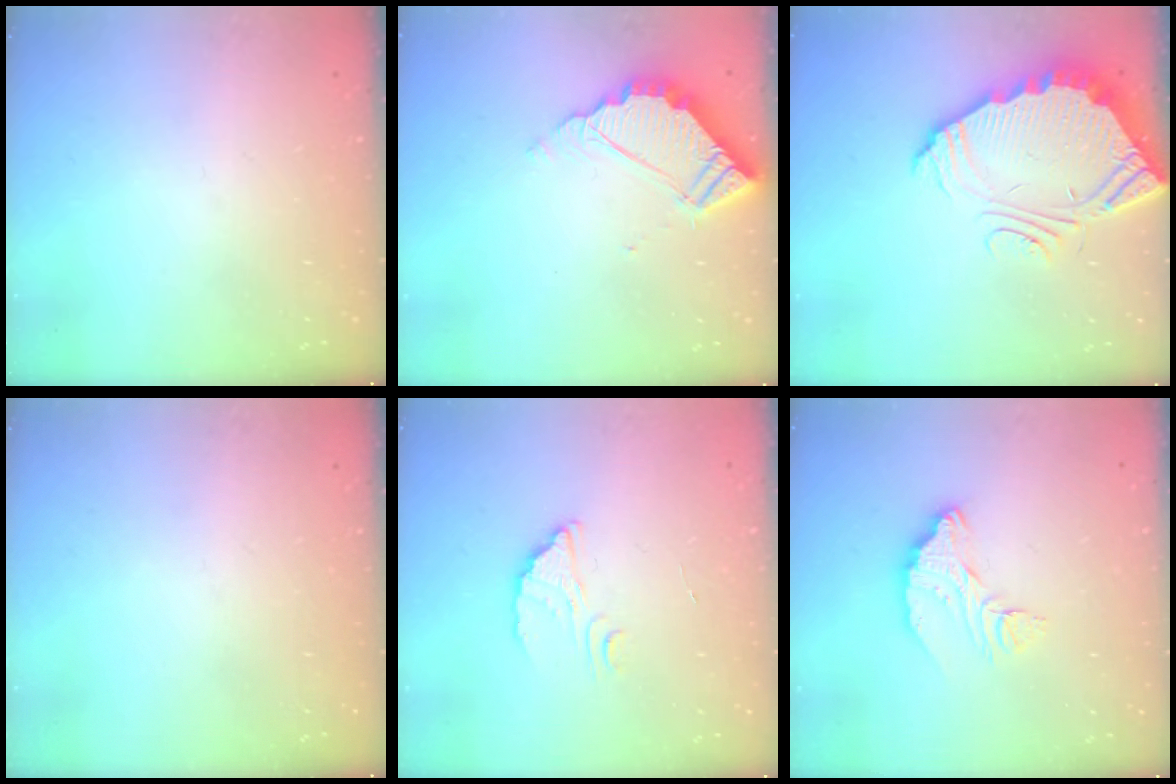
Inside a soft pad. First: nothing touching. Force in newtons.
{"total": 6.0, "press": 6.0, "slide": 0.5}
{"total": 5.8, "press": 5.8, "slide": 0.5}
{"total": 0.0}
{"total": 2.4, "press": 2.4, "slide": 0.1}
{"total": 10.9, "press": 10.9, "slide": 1.0}